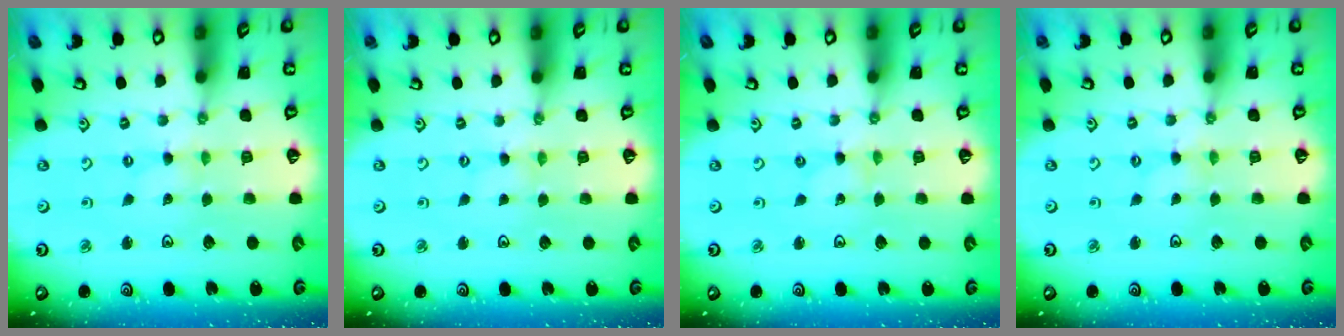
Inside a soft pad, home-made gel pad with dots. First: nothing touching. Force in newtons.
{"total": 0.0}
{"total": 0.0}
{"total": 0.0}